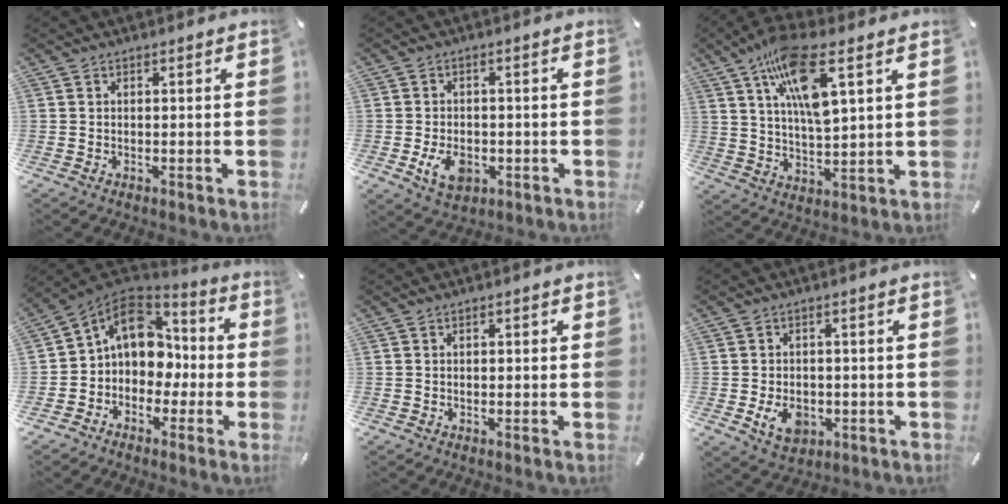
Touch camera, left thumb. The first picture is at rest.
{"total": 6.7, "force": [-2.0, 4.9, 4.2], "torque": [-0.078, -0.002, -0.038]}
{"total": 14.2, "force": [7.3, 4.5, 11.4], "torque": [-0.213, -0.017, 0.123]}
{"total": 12.1, "force": [1.6, 10.1, 6.3], "torque": [-0.109, 0.000, 0.035]}
{"total": 1.0, "force": [-0.1, 0.7, 0.7], "torque": [-0.013, 0.004, -0.005]}
{"total": 7.0, "force": [-1.8, 5.4, 4.1], "torque": [-0.070, 0.002, -0.032]}